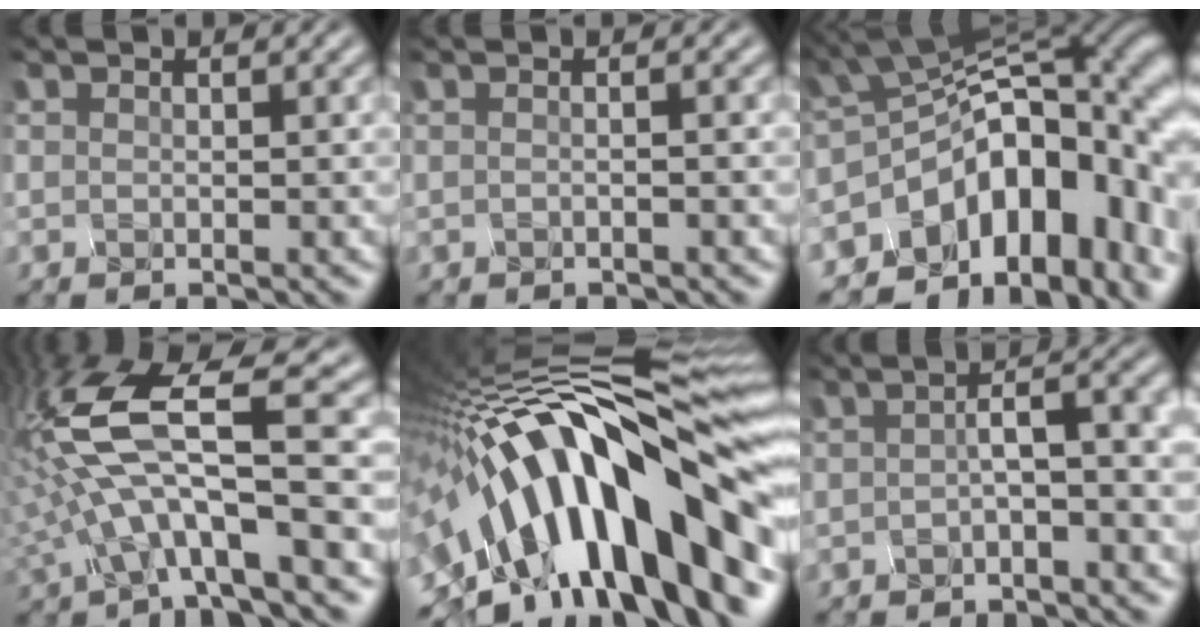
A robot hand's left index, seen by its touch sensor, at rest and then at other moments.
{"total": 2.8, "force": [0.8, 1.6, 2.2], "torque": [-0.014, 0.018, -0.018]}
{"total": 15.6, "force": [-5.7, 9.2, 11.3], "torque": [-0.110, -0.005, -0.083]}
{"total": 11.1, "force": [-1.1, 3.6, 10.4], "torque": [-0.211, 0.011, -0.032]}
{"total": 17.6, "force": [-4.6, 6.9, 15.5], "torque": [-0.214, 0.052, -0.099]}
{"total": 4.4, "force": [-0.2, 1.2, 4.3], "torque": [-0.062, 0.015, -0.012]}